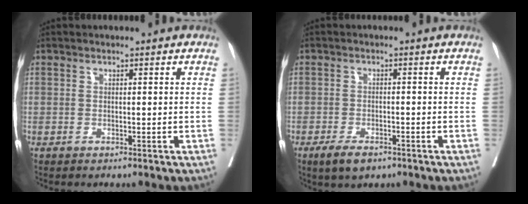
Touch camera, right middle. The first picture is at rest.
{"total": 4.4, "force": [-3.0, 1.7, 2.8], "torque": [-0.050, -0.005, -0.047]}